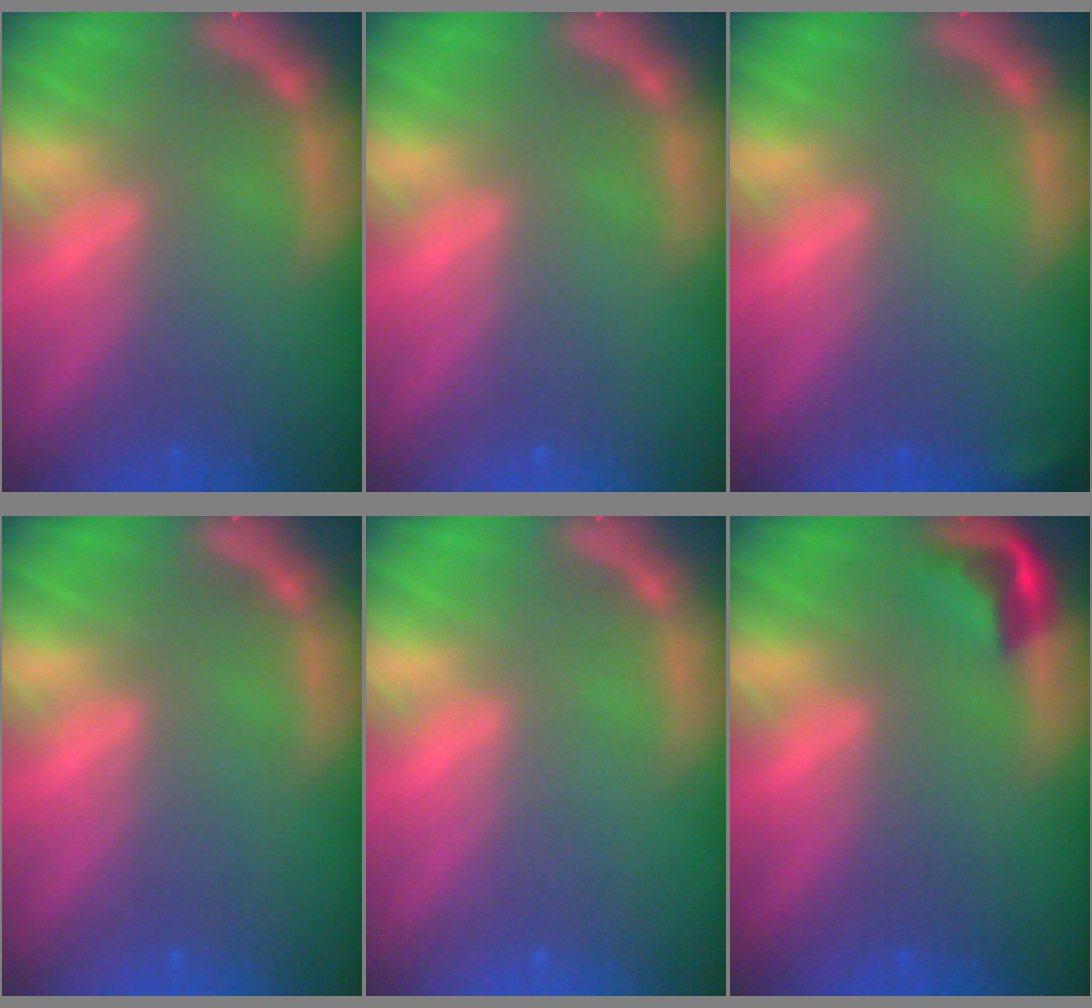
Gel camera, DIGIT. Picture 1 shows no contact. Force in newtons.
{"total": 0.0}
{"total": 0.9}
{"total": 0.0}
{"total": 0.0}
{"total": 2.9}